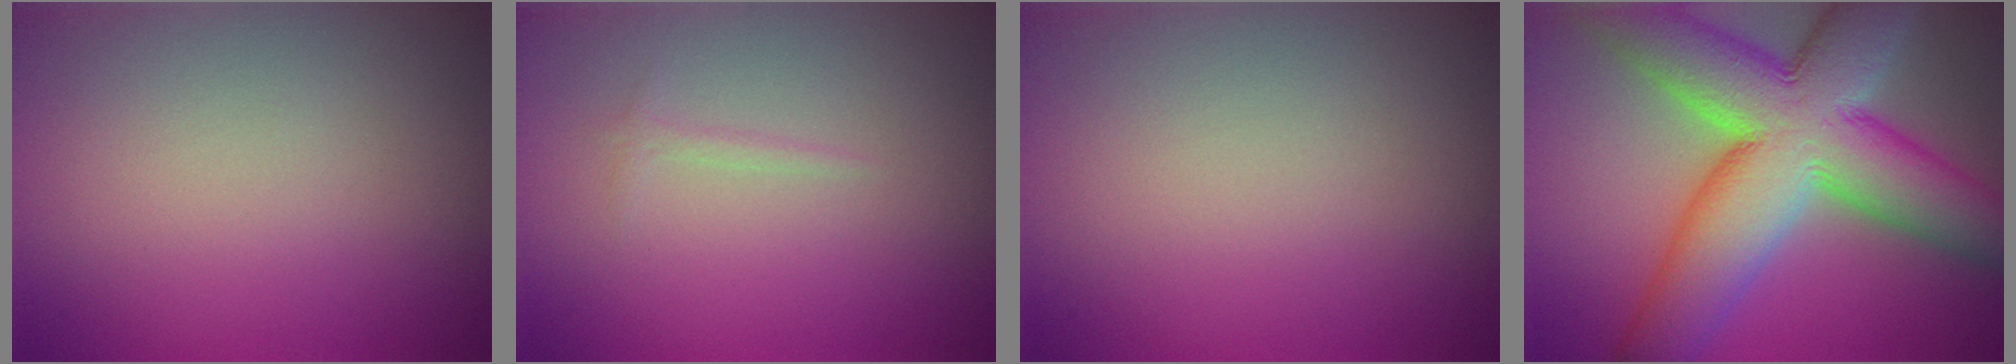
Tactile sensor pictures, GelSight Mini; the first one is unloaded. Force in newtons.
{"total": 0.6, "press": 0.6, "slide": 0.1}
{"total": 0.0}
{"total": 14.3, "press": 14.2, "slide": 0.6}